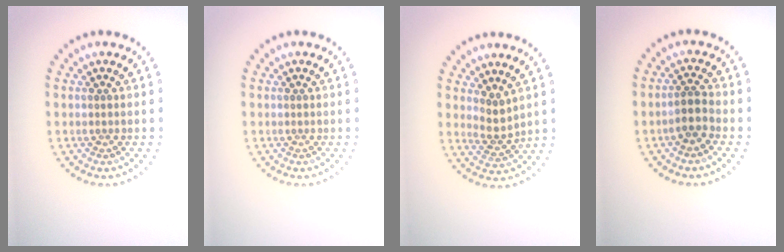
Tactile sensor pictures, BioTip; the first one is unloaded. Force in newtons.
{"total": 0.0}
{"total": 2.0, "press": 1.6, "slide": 1.3}
{"total": 2.2, "press": 1.9, "slide": 1.2}